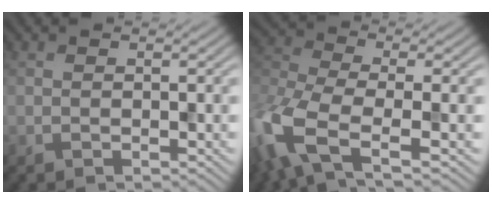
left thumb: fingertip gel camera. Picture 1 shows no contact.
{"total": 10.2, "force": [-4.8, 4.1, 8.0], "torque": [-0.189, -0.014, -0.112]}